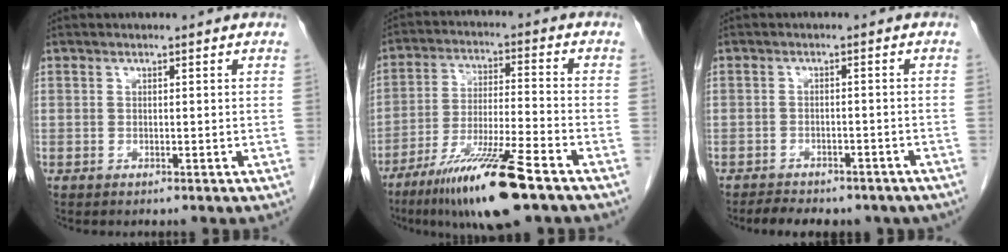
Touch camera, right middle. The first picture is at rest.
{"total": 14.4, "force": [-9.3, 0.7, 11.0], "torque": [-0.214, -0.036, -0.166]}
{"total": 9.8, "force": [-8.1, 3.8, 4.0], "torque": [-0.066, 0.008, -0.095]}